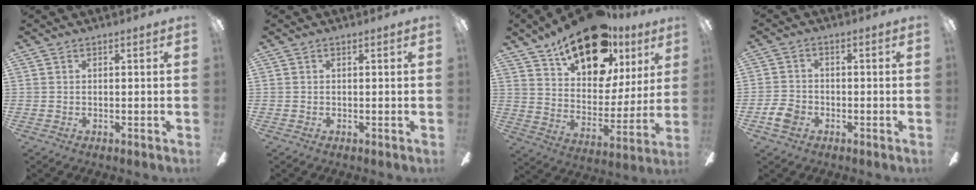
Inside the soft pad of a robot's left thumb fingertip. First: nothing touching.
{"total": 0.0}
{"total": 21.9, "force": [15.0, 10.5, 11.9], "torque": [-0.186, -0.090, 0.263]}
{"total": 5.0, "force": [-2.4, 3.6, 2.5], "torque": [-0.055, 0.010, -0.045]}